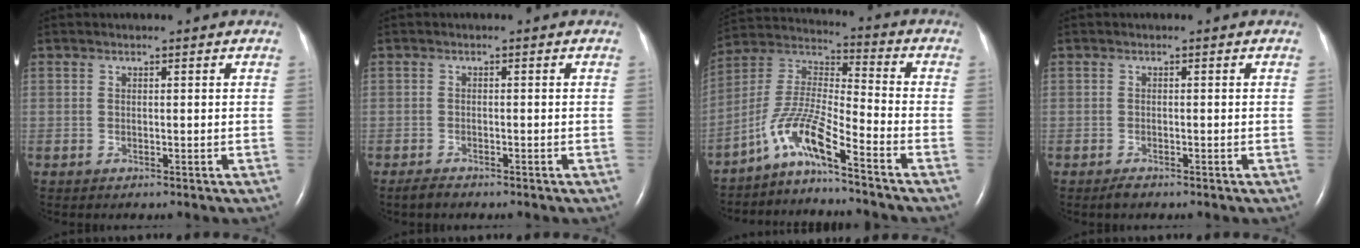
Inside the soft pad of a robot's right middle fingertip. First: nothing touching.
{"total": 1.4, "force": [-1.2, 0.3, 0.5], "torque": [-0.020, -0.004, -0.020]}
{"total": 9.5, "force": [-7.0, -0.3, 6.4], "torque": [-0.148, 0.009, -0.136]}
{"total": 1.1, "force": [-0.9, 0.3, 0.5], "torque": [-0.015, -0.003, -0.014]}